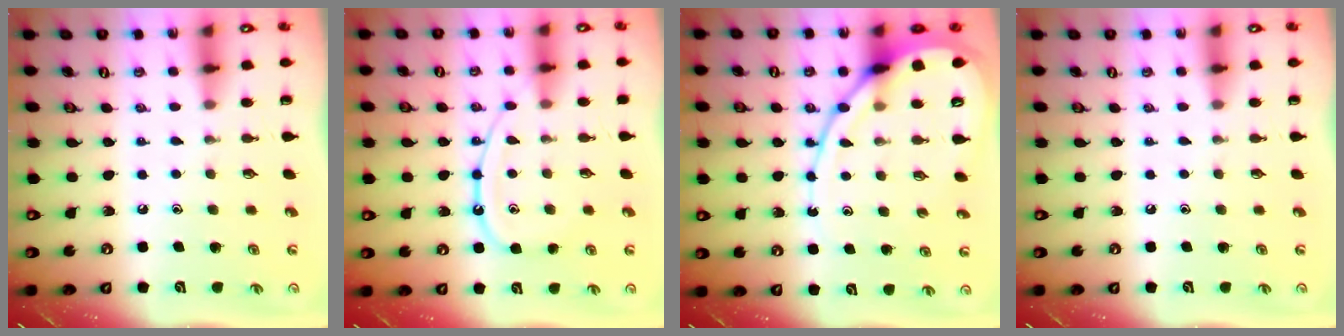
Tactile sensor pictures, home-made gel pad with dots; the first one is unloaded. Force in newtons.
{"total": 11.9, "press": 11.8, "slide": 1.1}
{"total": 13.0, "press": 12.9, "slide": 1.4}
{"total": 0.0}